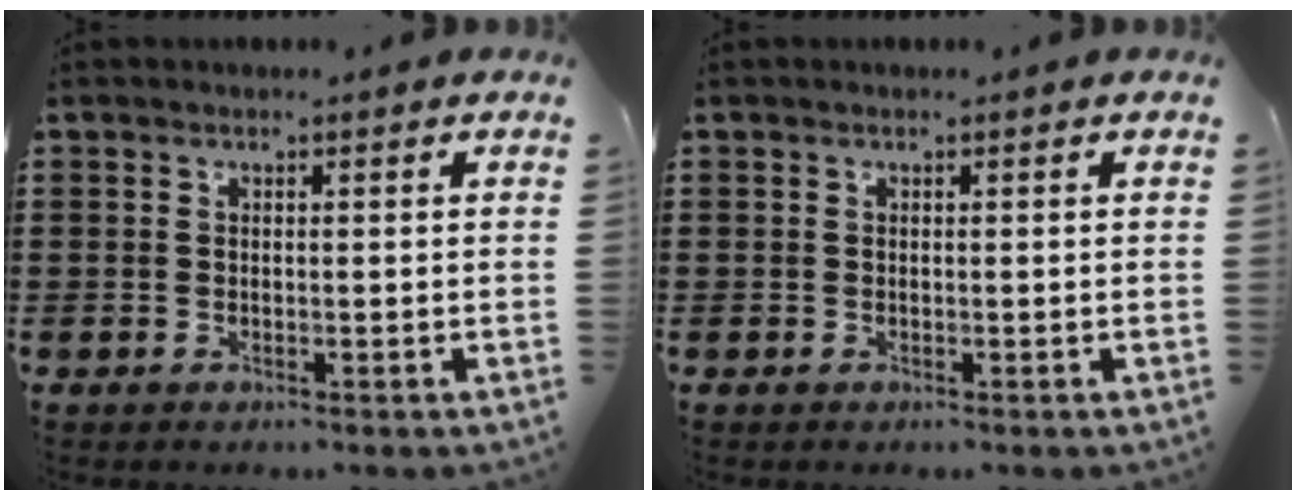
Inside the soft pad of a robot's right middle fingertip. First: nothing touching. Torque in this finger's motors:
{"motor_torque": [-0.11, 0.07, -0.02, 0.00]}